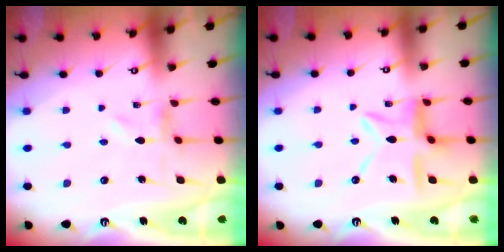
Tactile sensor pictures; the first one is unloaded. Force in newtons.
{"total": 10.7, "press": 10.6, "slide": 1.0}